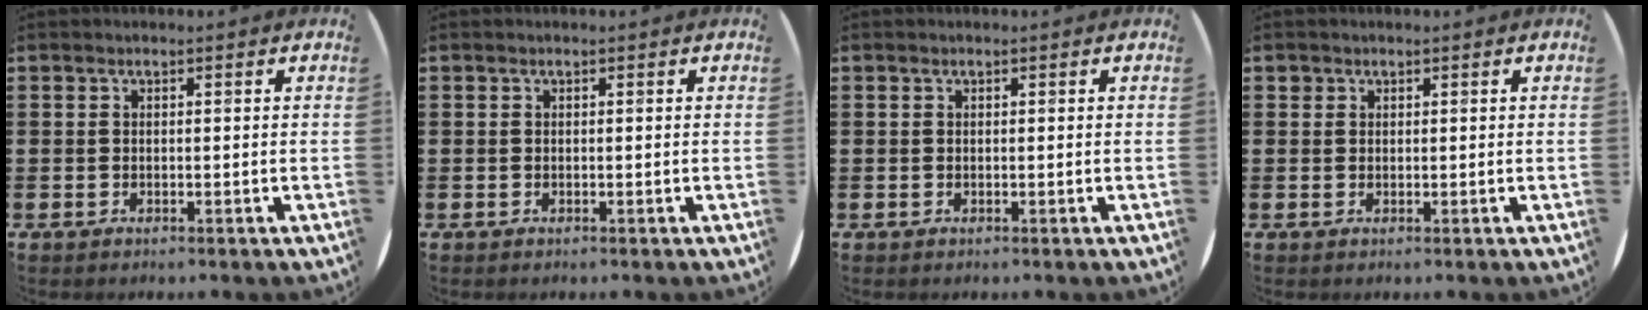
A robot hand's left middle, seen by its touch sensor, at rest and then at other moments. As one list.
[{"total": 0.0}, {"total": 0.0}, {"total": 0.6, "force": [0.4, 0.5, -0.1], "torque": [0.010, 0.001, 0.006]}]